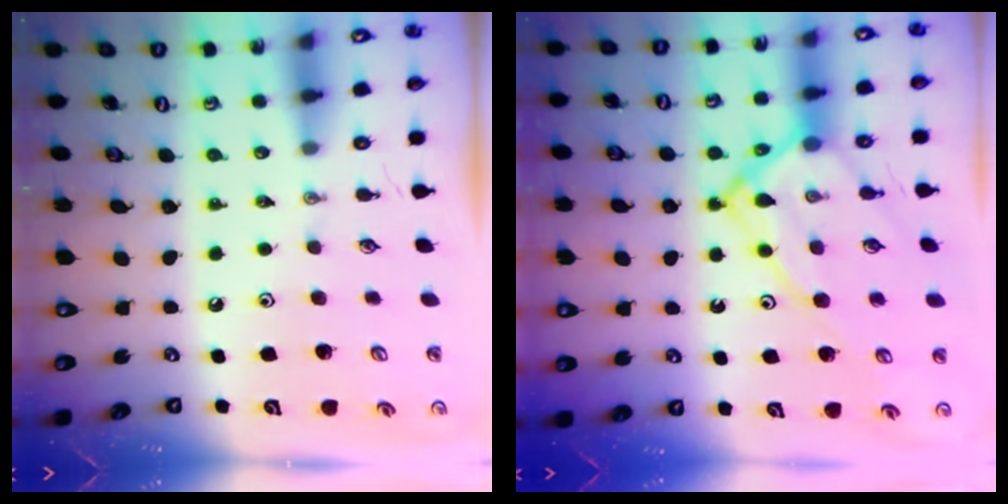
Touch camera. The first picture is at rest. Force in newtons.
{"total": 17.1, "press": 17.0, "slide": 1.7}